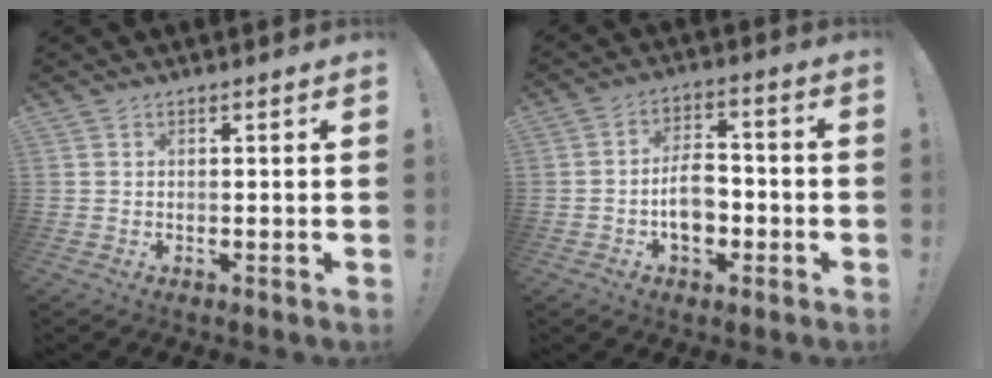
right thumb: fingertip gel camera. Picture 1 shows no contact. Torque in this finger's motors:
{"motor_torque": [1.56, 1.01, 0.63, -0.60, 0.02]}